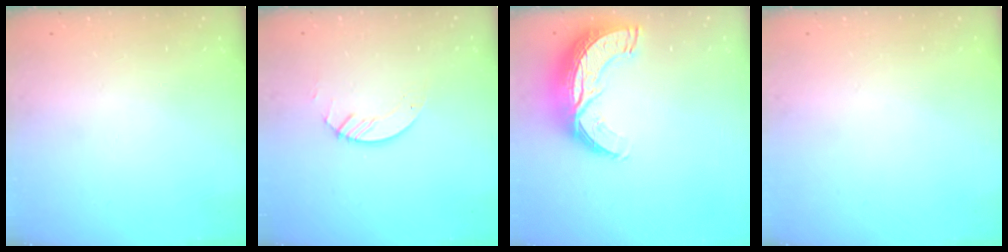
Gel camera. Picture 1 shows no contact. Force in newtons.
{"total": 2.9, "press": 2.9, "slide": 0.3}
{"total": 15.0, "press": 14.9, "slide": 1.0}
{"total": 0.0}